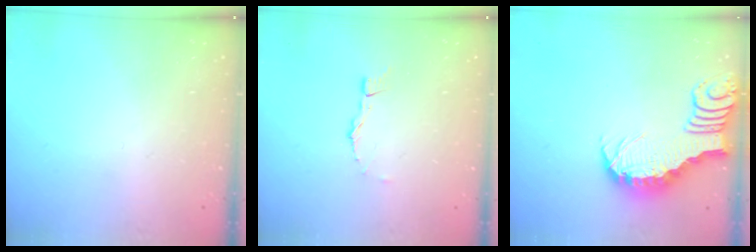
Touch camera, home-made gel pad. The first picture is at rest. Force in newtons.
{"total": 3.6, "press": 3.6, "slide": 0.2}
{"total": 3.1, "press": 3.0, "slide": 0.5}